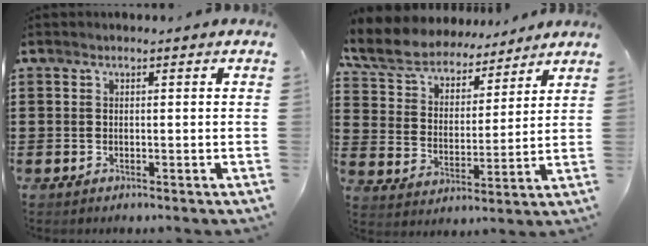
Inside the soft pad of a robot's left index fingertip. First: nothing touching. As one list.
[{"total": 6.8, "force": [6.3, 2.1, 1.5], "torque": [-0.064, -0.036, 0.110]}]